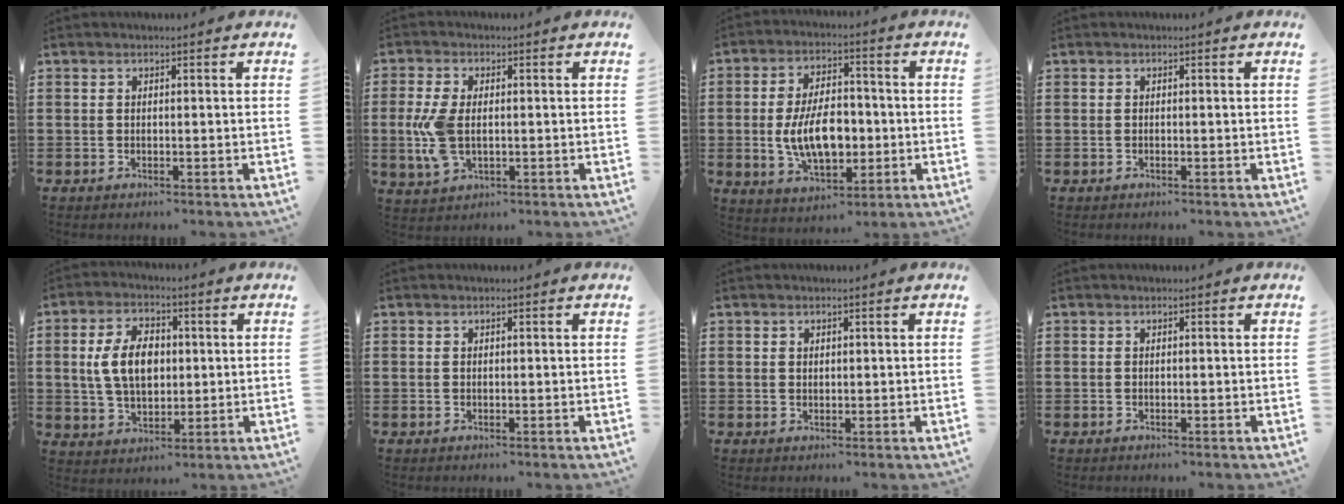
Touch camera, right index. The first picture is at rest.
{"total": 6.7, "force": [-0.2, 3.7, 5.6], "torque": [-0.138, -0.002, -0.009]}
{"total": 10.3, "force": [-1.3, 5.9, 8.4], "torque": [-0.149, -0.001, -0.029]}
{"total": 0.0}
{"total": 8.2, "force": [0.9, 5.1, 6.4], "torque": [-0.144, 0.010, 0.008]}
{"total": 0.0}
{"total": 0.8, "force": [0.6, 0.5, 0.2], "torque": [-0.006, 0.002, 0.013]}
{"total": 0.0}